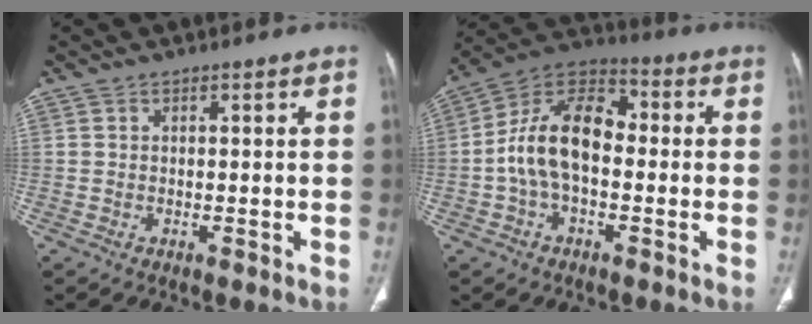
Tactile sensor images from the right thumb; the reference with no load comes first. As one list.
[{"total": 14.0, "force": [-1.1, 8.6, 11.1], "torque": [-0.189, 0.043, -0.030]}]